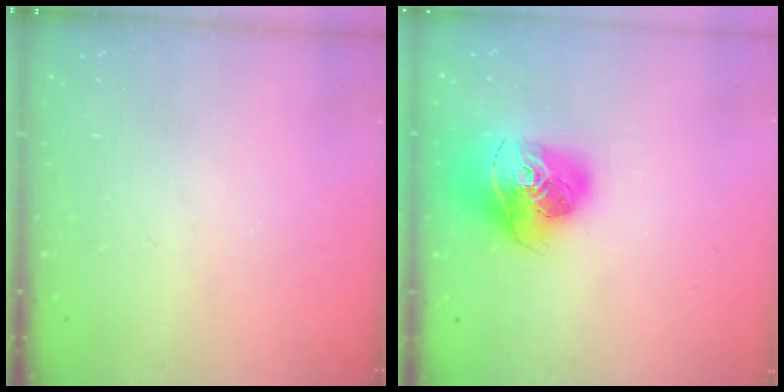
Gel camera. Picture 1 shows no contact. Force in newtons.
{"total": 18.0, "press": 17.9, "slide": 1.9}